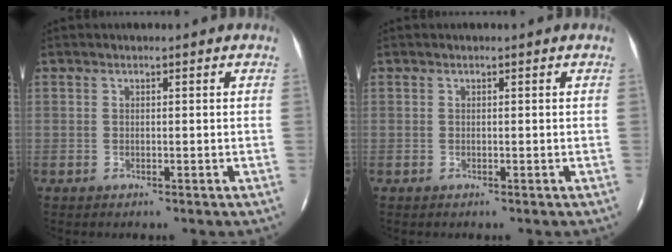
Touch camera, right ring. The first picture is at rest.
{"total": 0.0}